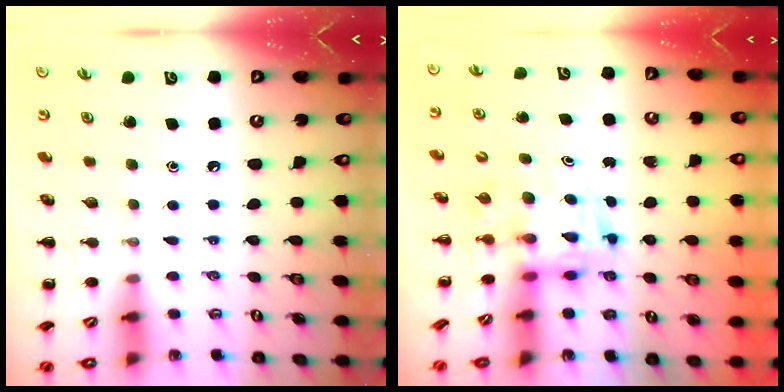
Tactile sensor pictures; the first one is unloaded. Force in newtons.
{"total": 3.5, "press": 3.4, "slide": 0.6}